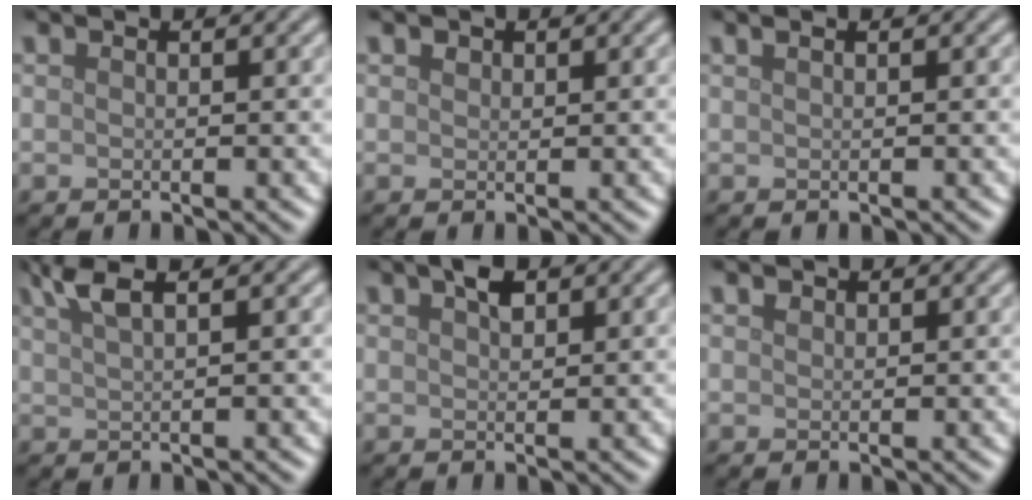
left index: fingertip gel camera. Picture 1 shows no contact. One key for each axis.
{"total": 0.6, "fx": 0.4, "fy": 0.5, "fz": 0.1, "tx": -0.003, "ty": -0.001, "tz": 0.007}
{"total": 0.9, "fx": 0.5, "fy": 0.3, "fz": 0.6, "tx": -0.010, "ty": 0.002, "tz": 0.004}
{"total": 3.0, "fx": 1.8, "fy": 0.8, "fz": 2.2, "tx": -0.031, "ty": 0.010, "tz": 0.033}
{"total": 1.6, "fx": 1.0, "fy": 0.8, "fz": 1.0, "tx": -0.017, "ty": 0.006, "tz": 0.018}
{"total": 0.5, "fx": 0.3, "fy": 0.4, "fz": 0.1, "tx": -0.001, "ty": -0.001, "tz": 0.007}